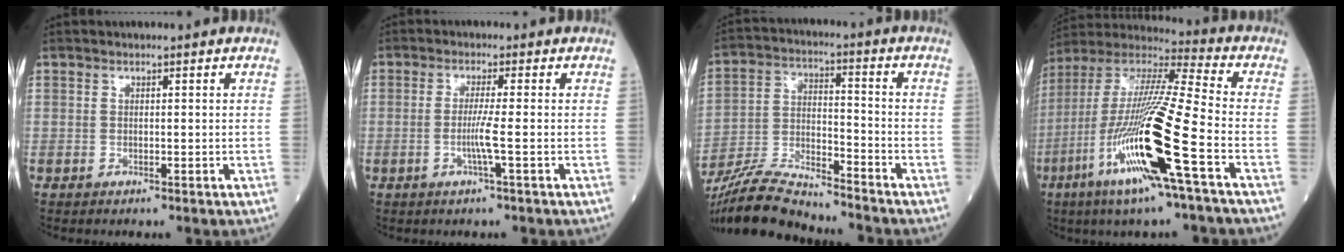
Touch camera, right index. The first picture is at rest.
{"total": 3.4, "force": [-0.9, -0.7, 3.2], "torque": [-0.069, -0.007, -0.020]}
{"total": 15.2, "force": [-14.1, 1.4, 5.5], "torque": [-0.111, -0.003, -0.259]}
{"total": 22.1, "force": [-7.8, 0.6, 20.7], "torque": [-0.446, -0.039, -0.155]}